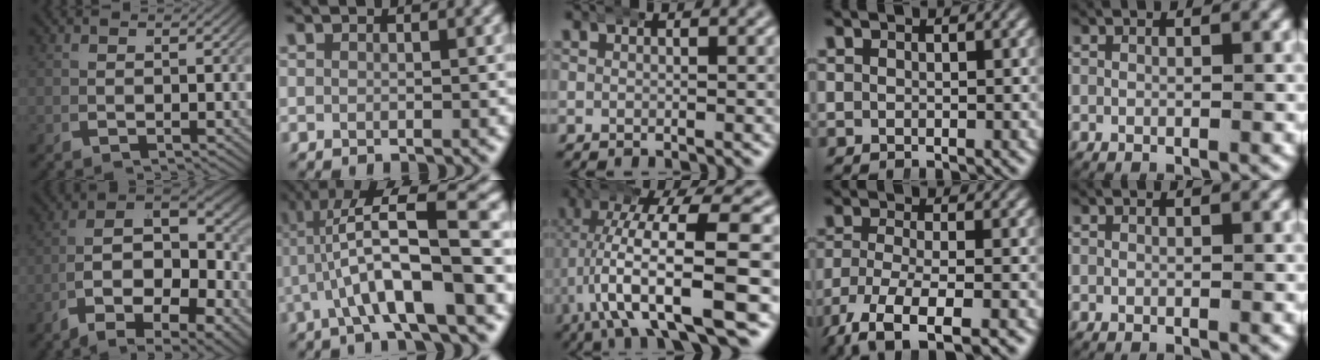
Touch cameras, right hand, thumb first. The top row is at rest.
{"thumb": {"total": 14.2, "force": [-2.5, 9.3, 10.5], "torque": [-0.188, -0.048, -0.030]}, "index": {"total": 10.8, "force": [0.7, 4.1, 10.0], "torque": [-0.156, 0.020, 0.007]}, "middle": {"total": 11.5, "force": [-3.2, 4.3, 10.1], "torque": [-0.184, -0.019, -0.041]}, "ring": {"total": 9.4, "force": [-6.8, 3.9, 5.2], "torque": [-0.114, -0.058, -0.078]}}